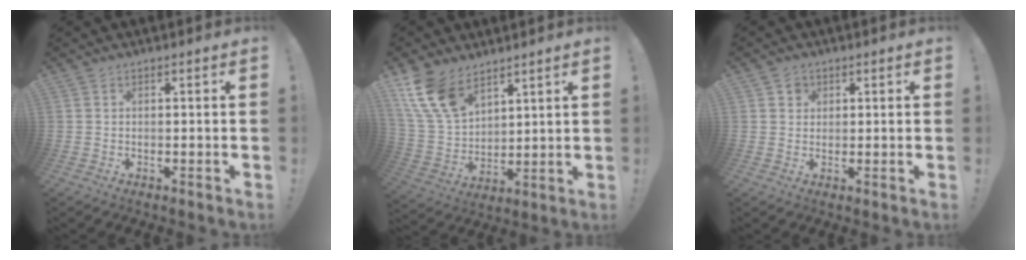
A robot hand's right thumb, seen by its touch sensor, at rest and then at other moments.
{"total": 14.4, "force": [9.3, 8.2, 7.2], "torque": [-0.154, -0.050, 0.182]}
{"total": 2.7, "force": [1.3, 2.3, 0.4], "torque": [0.000, -0.004, 0.021]}